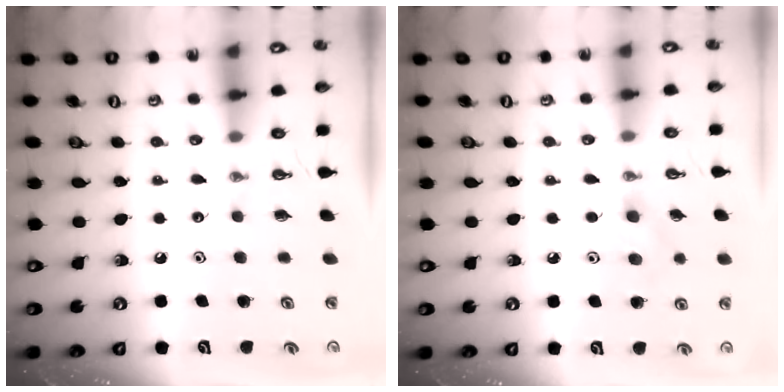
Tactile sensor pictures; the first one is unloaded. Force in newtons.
{"total": 8.3, "press": 7.3, "slide": 4.0}